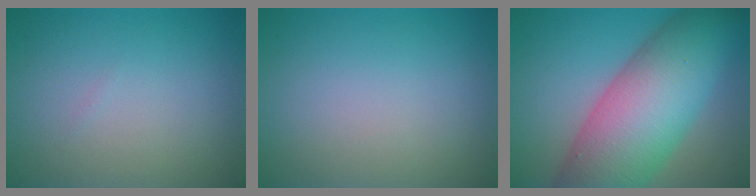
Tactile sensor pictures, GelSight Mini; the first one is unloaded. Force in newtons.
{"total": 0.0}
{"total": 13.6, "press": 13.6, "slide": 0.5}